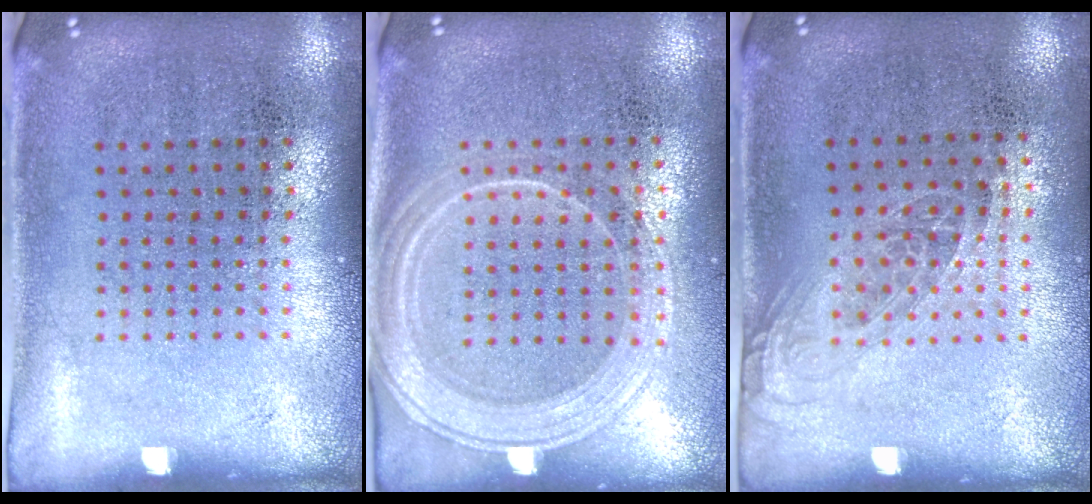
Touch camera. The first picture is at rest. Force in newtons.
{"total": 2.0, "press": 1.9, "slide": 0.7}
{"total": 1.1, "press": 0.9, "slide": 0.5}